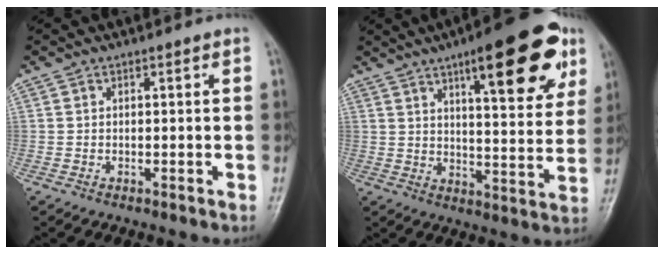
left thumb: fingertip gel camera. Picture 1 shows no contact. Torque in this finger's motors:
{"motor_torque": [2.19, 1.59, 1.86, -0.91, 0.14]}